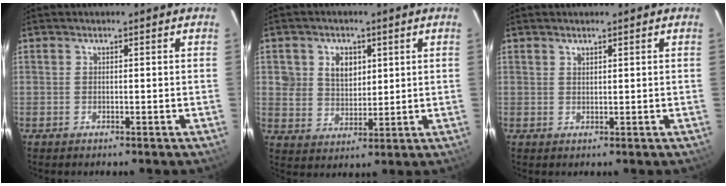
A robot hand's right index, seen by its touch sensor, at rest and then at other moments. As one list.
[{"total": 6.9, "force": [2.3, 5.7, 3.0], "torque": [-0.059, 0.013, 0.049]}, {"total": 0.9, "force": [0.8, 0.3, 0.3], "torque": [-0.005, 0.001, 0.015]}]